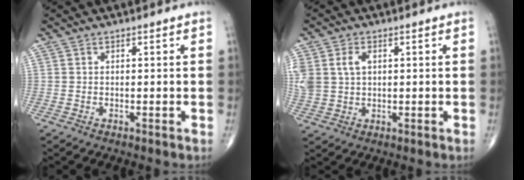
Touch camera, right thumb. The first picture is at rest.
{"total": 9.1, "force": [2.2, 6.6, 5.8], "torque": [-0.151, 0.005, 0.050]}